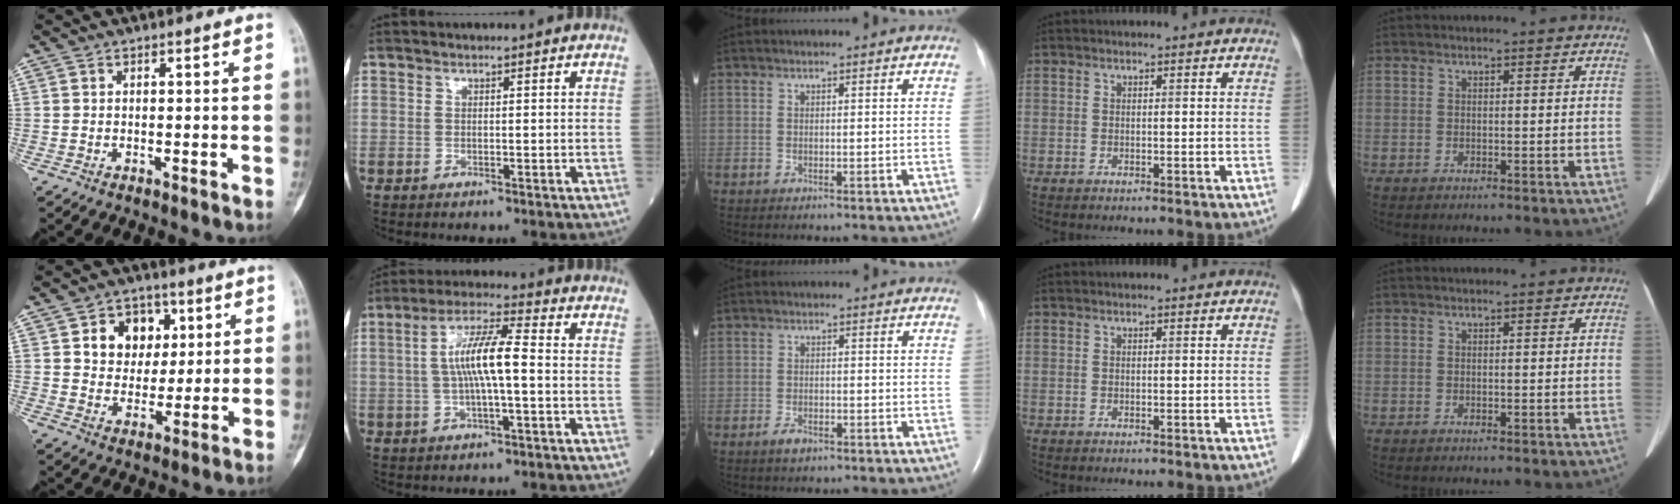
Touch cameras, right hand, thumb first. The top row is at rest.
{"thumb": {"total": 10.4, "force": [3.2, 8.5, 5.2], "torque": [-0.028, -0.006, 0.053]}, "index": {"total": 8.8, "force": [-0.1, 1.2, 8.7], "torque": [-0.167, 0.015, -0.007]}, "middle": {"total": 2.0, "force": [-1.4, 0.9, 1.2], "torque": [-0.024, 0.000, -0.023]}}